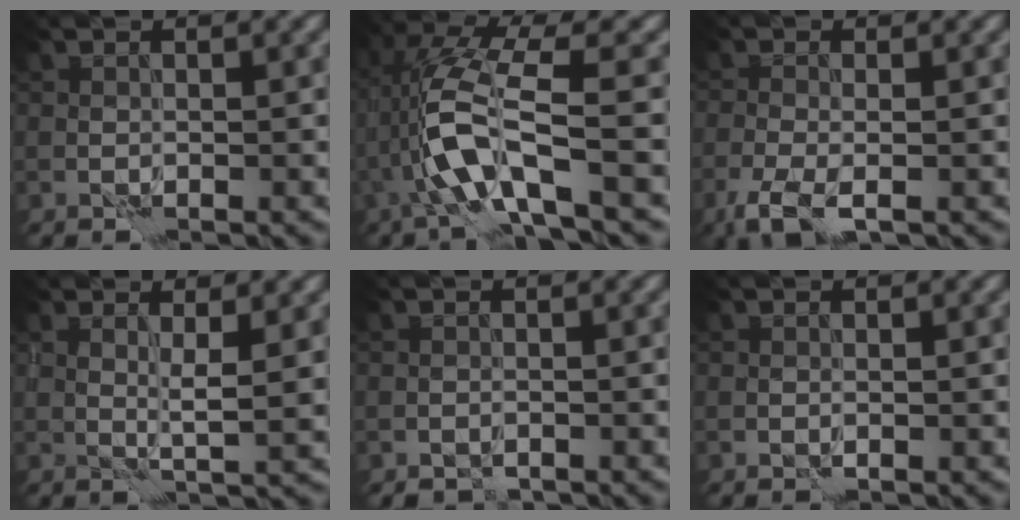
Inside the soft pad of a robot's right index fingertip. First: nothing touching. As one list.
[{"total": 7.1, "force": [-1.2, 1.4, 6.8], "torque": [-0.151, 0.007, -0.025]}, {"total": 2.9, "force": [-1.6, 0.8, 2.3], "torque": [-0.056, -0.012, -0.039]}, {"total": 2.1, "force": [1.3, -0.1, 1.6], "torque": [-0.029, -0.009, 0.025]}, {"total": 0.7, "force": [-0.5, 0.4, -0.1], "torque": [0.003, 0.001, -0.011]}, {"total": 0.0}]